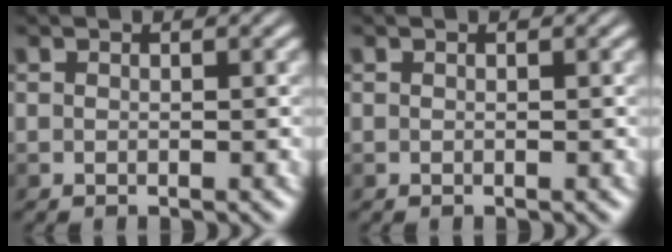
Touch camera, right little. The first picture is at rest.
{"total": 0.0}